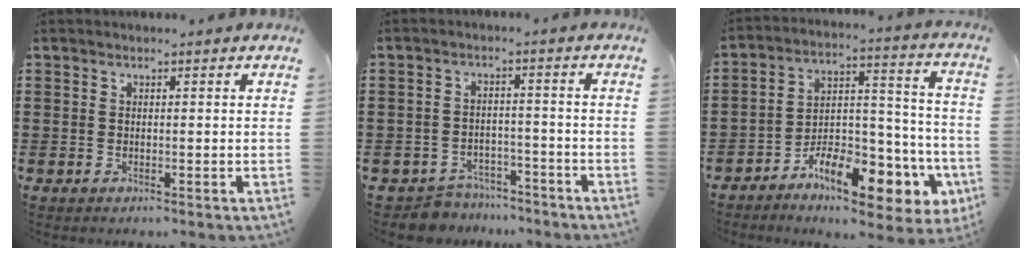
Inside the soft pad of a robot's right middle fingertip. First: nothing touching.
{"total": 4.3, "force": [-4.2, 0.9, -0.1], "torque": [-0.007, 0.004, -0.088]}
{"total": 11.3, "force": [-7.5, 4.8, 7.0], "torque": [-0.114, 0.025, -0.130]}